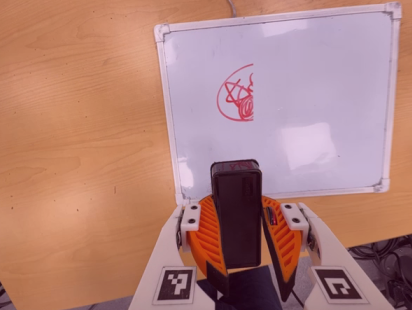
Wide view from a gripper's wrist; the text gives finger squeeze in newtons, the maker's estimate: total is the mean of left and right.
{"total": 10.6, "left": 10.1, "right": 11.2}